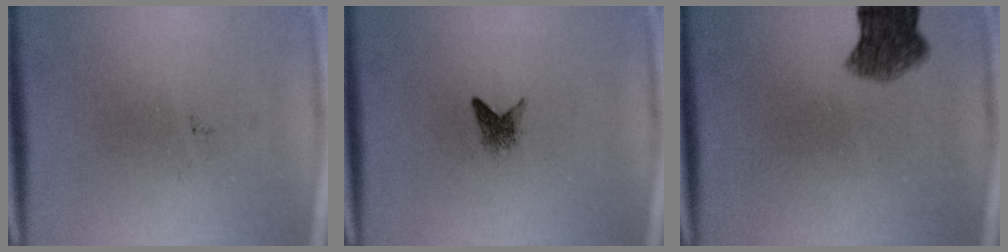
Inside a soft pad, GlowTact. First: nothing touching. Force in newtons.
{"total": 1.5}
{"total": 5.9}